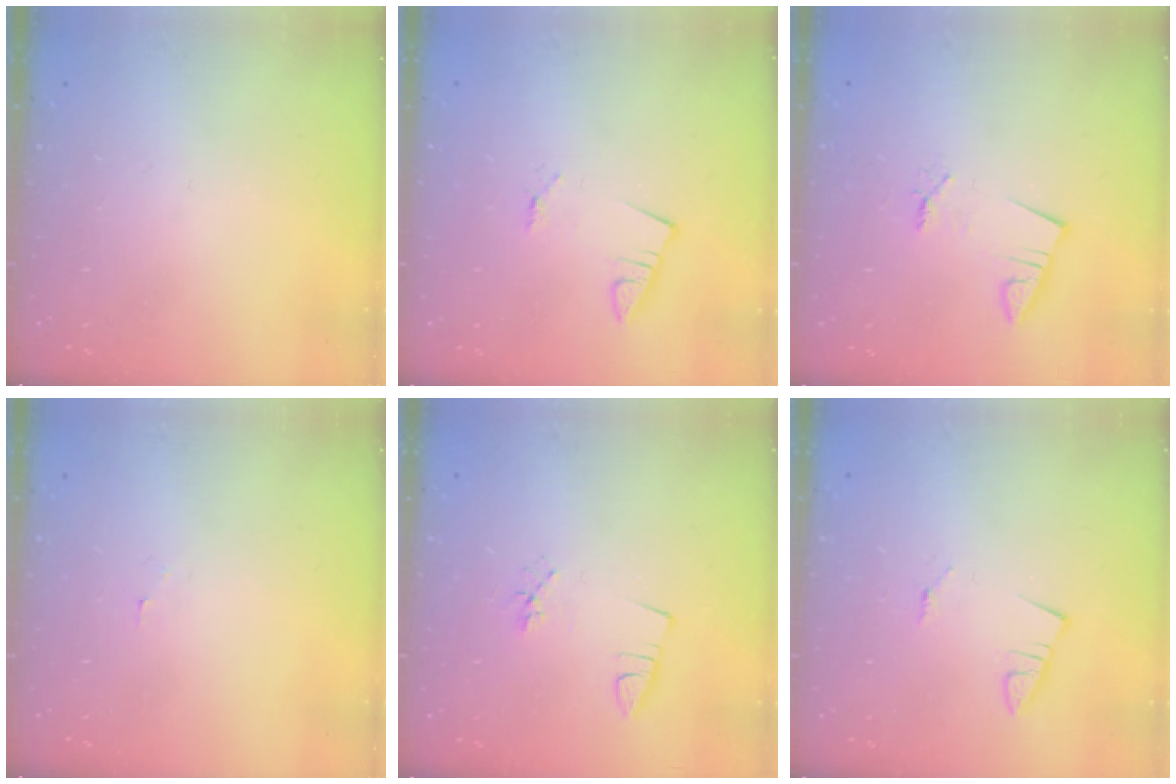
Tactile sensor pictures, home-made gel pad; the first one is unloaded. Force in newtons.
{"total": 1.3, "press": 1.3, "slide": 0.1}
{"total": 1.4, "press": 1.4, "slide": 0.1}
{"total": 2.2, "press": 2.2, "slide": 0.2}
{"total": 2.3, "press": 1.9, "slide": 1.4}
{"total": 1.0, "press": 1.0, "slide": 0.1}